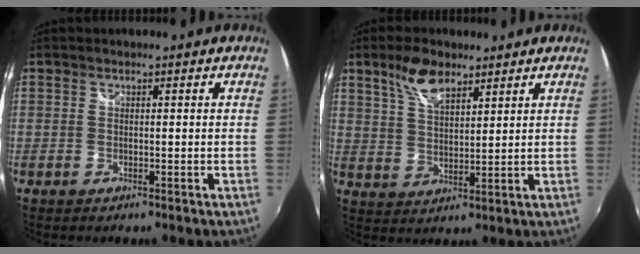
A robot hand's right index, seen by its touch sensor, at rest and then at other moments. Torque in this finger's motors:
{"motor_torque": [0.96, 0.82, 0.15, 0.07]}